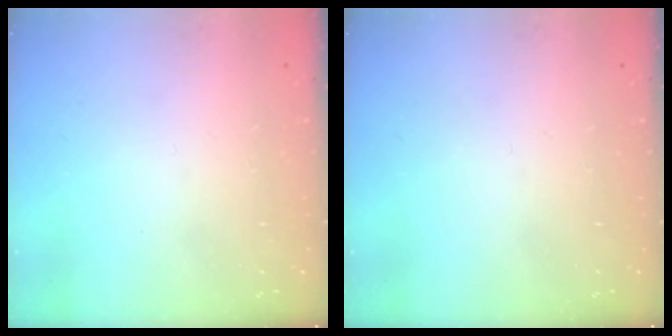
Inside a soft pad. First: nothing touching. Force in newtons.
{"total": 0.0}